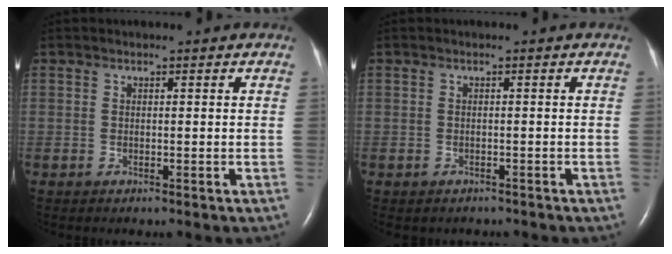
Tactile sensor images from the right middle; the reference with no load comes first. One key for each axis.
{"total": 1.8, "fx": -1.6, "fy": 0.9, "fz": 0.3, "tx": -0.012, "ty": -0.001, "tz": -0.018}